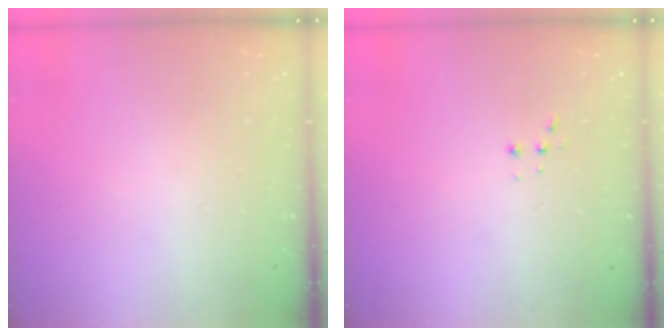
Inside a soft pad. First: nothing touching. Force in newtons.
{"total": 2.2, "press": 2.2, "slide": 0.5}